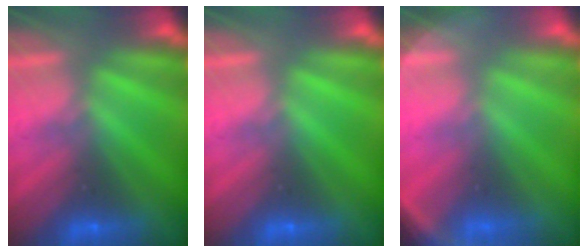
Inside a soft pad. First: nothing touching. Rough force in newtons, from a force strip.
{"total": 0.0}
{"total": 3.3}